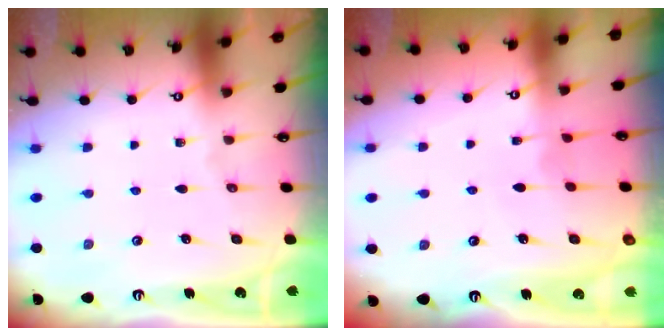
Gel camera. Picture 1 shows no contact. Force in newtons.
{"total": 2.3, "press": 2.3, "slide": 0.2}